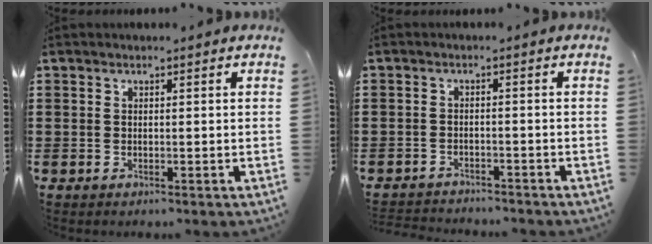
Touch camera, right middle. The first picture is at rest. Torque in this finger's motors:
{"motor_torque": [0.07, 0.05, 0.01, 0.02]}